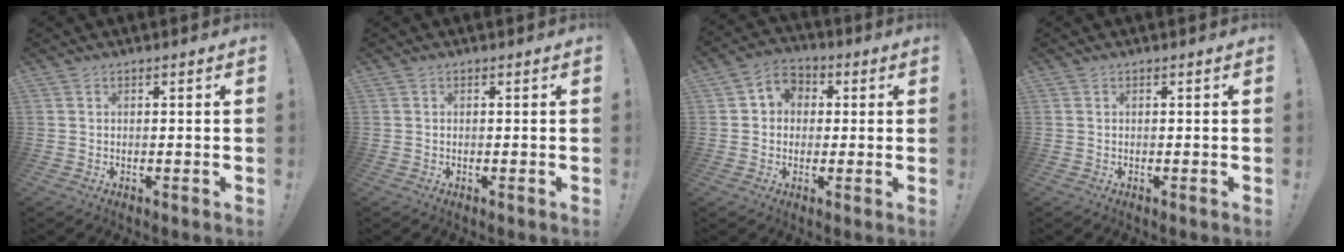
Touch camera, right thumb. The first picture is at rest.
{"total": 0.0}
{"total": 6.8, "force": [0.7, 6.2, 2.7], "torque": [-0.035, 0.005, 0.019]}
{"total": 0.0}